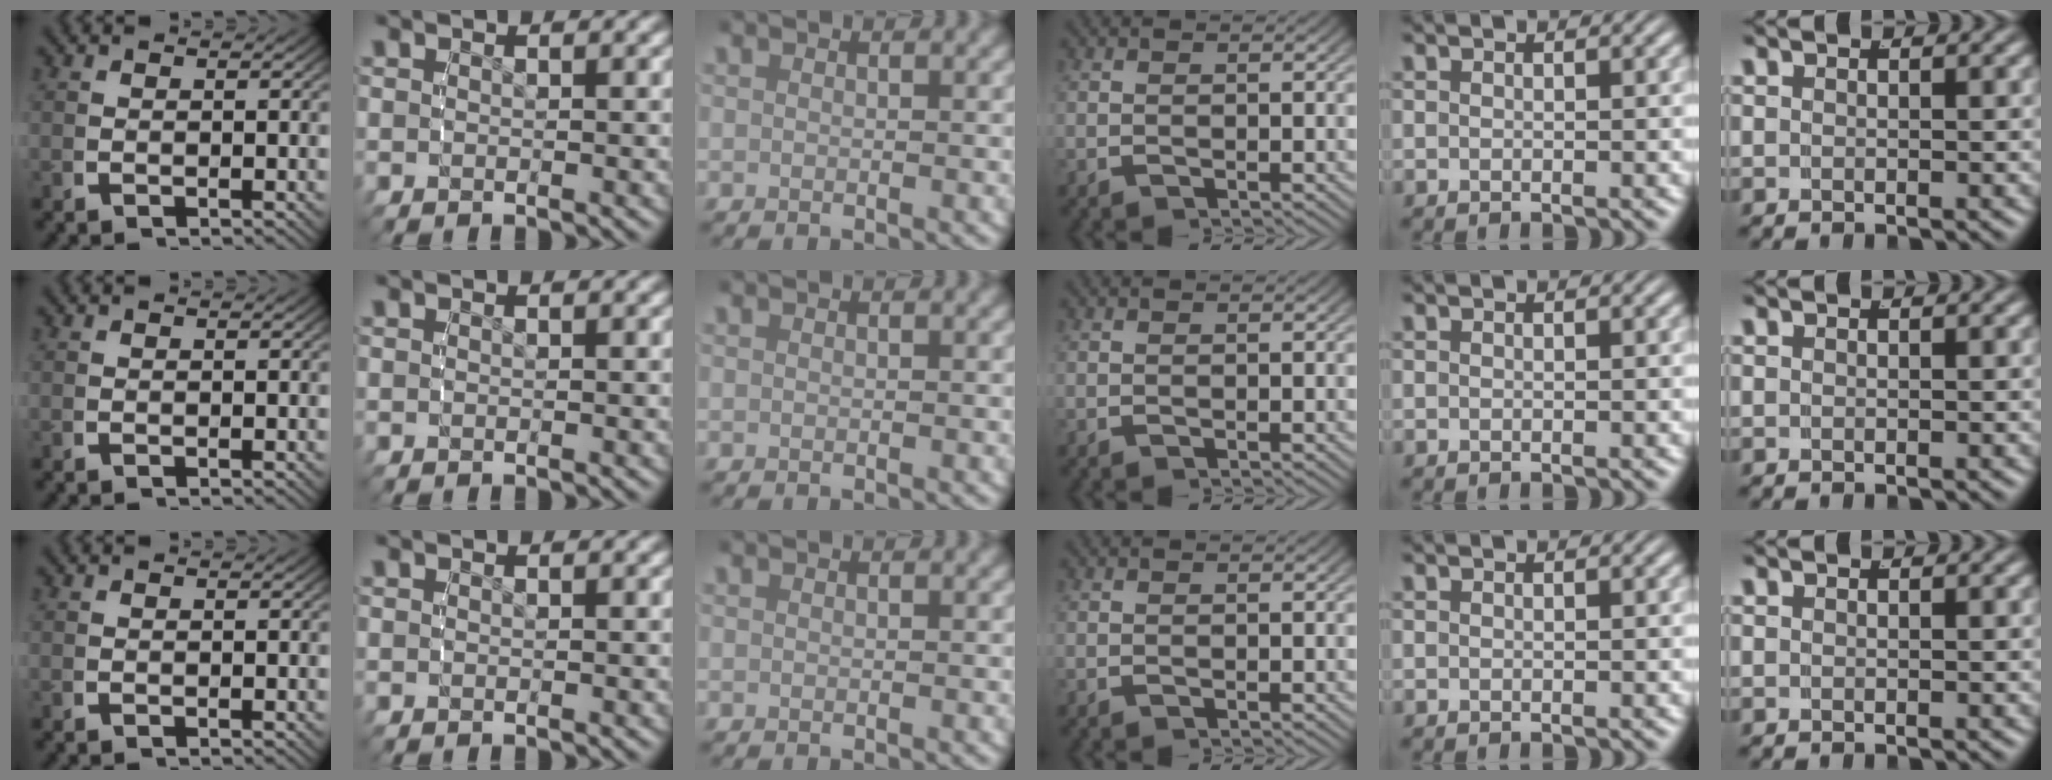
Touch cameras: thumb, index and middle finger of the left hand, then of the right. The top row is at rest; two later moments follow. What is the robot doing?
{"motion": "reach", "object": "markers"}